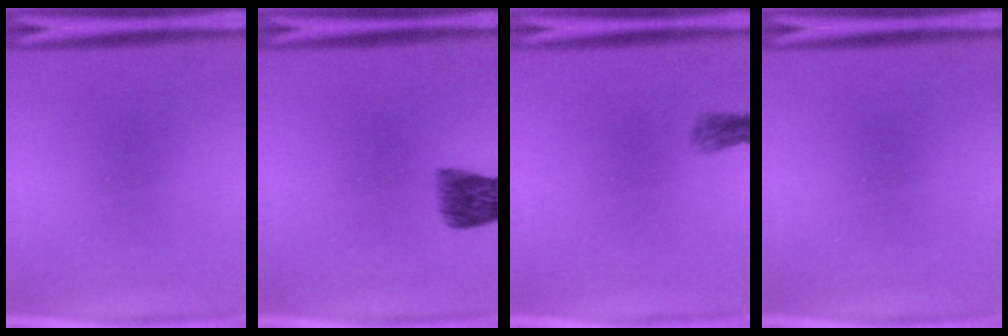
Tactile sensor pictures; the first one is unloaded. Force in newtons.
{"total": 5.4}
{"total": 1.7}
{"total": 0.0}